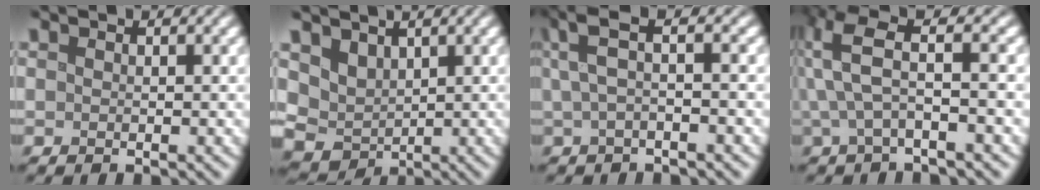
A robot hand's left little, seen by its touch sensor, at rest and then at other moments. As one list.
[{"total": 3.2, "force": [1.5, 2.5, 1.3], "torque": [-0.031, -0.009, 0.025]}, {"total": 3.8, "force": [0.8, 0.9, 3.6], "torque": [-0.064, 0.015, 0.012]}, {"total": 5.3, "force": [2.0, 0.9, 4.8], "torque": [-0.092, 0.016, 0.035]}]